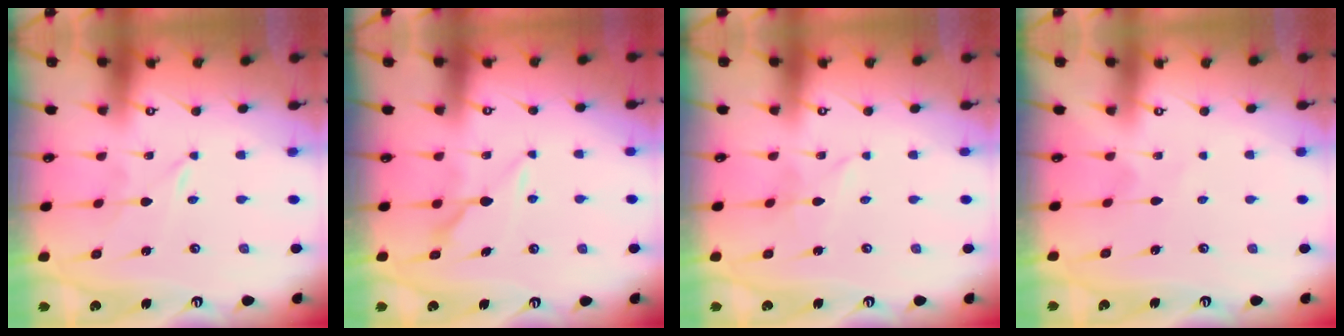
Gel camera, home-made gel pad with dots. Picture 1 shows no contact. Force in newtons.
{"total": 5.4, "press": 5.4, "slide": 0.3}
{"total": 1.8, "press": 1.8, "slide": 0.2}
{"total": 3.1, "press": 3.0, "slide": 0.3}